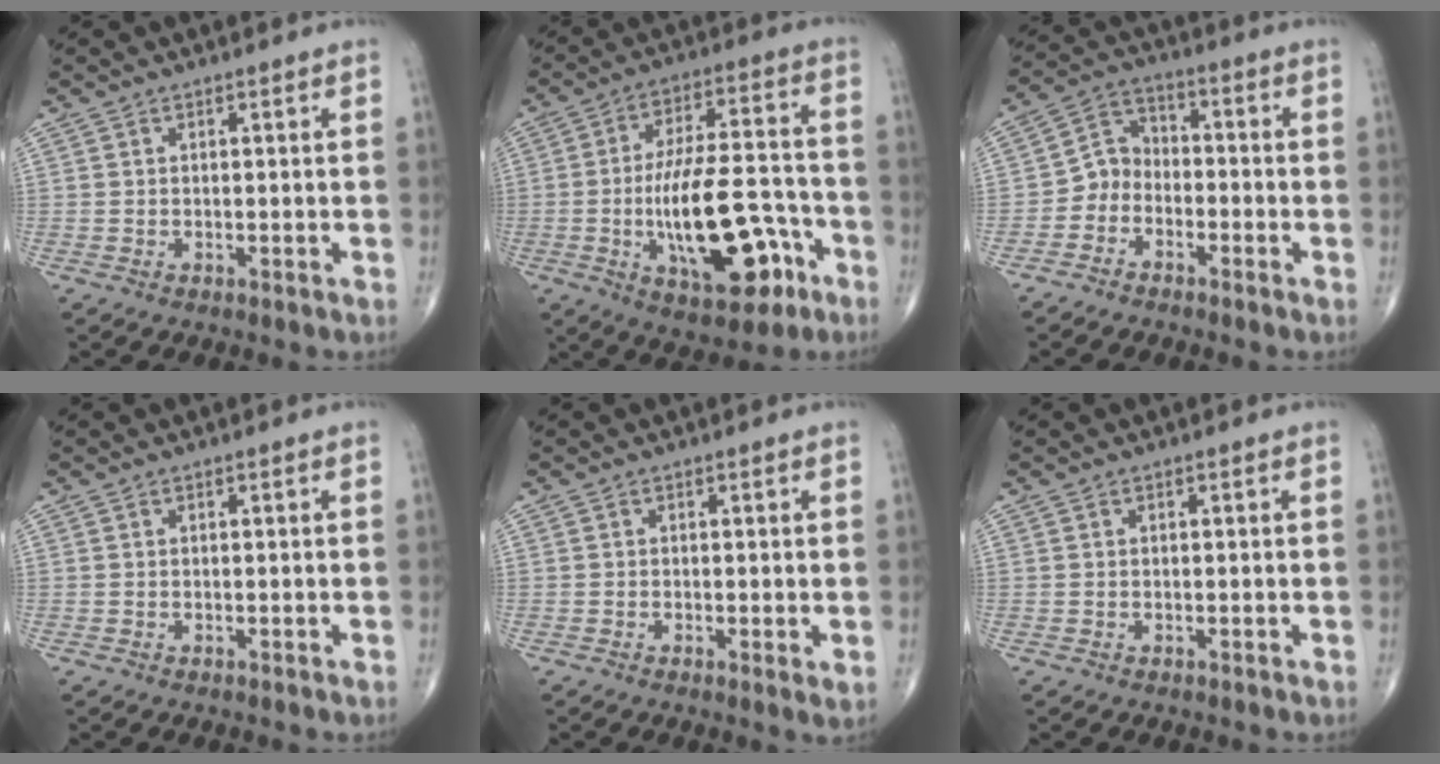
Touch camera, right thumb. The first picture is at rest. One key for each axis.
{"total": 19.9, "fx": -6.5, "fy": 8.5, "fz": 16.8, "tx": -0.260, "ty": 0.035, "tz": -0.091}
{"total": 6.2, "fx": -2.9, "fy": 5.0, "fz": 2.2, "tx": -0.015, "ty": 0.041, "tz": -0.069}
{"total": 0.0}
{"total": 1.7, "fx": -0.2, "fy": 0.4, "fz": 1.7, "tx": -0.034, "ty": -0.009, "tz": -0.008}
{"total": 0.0}